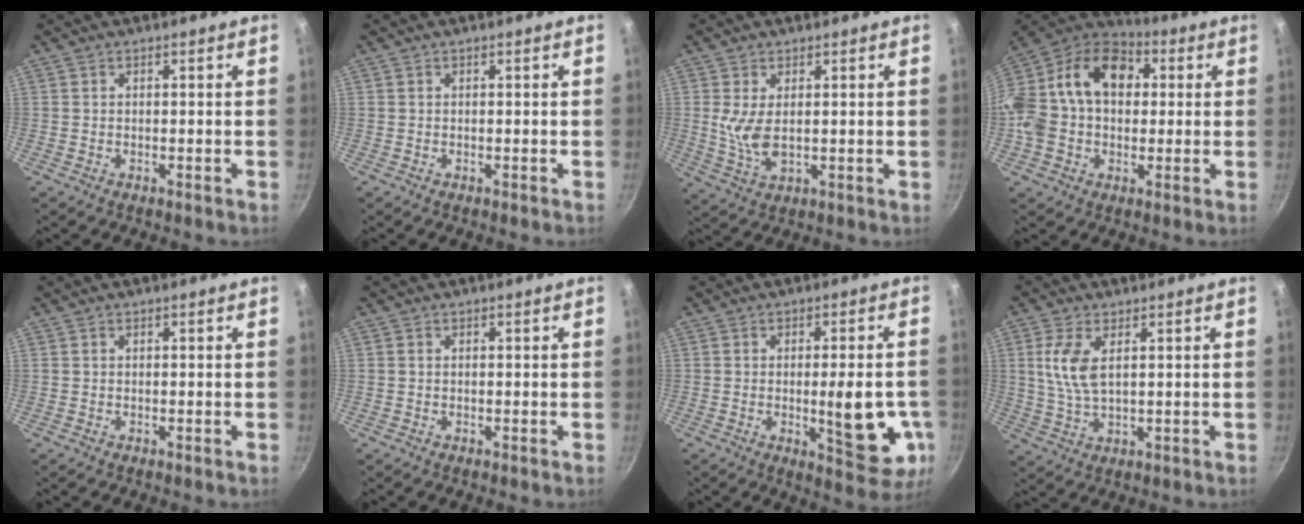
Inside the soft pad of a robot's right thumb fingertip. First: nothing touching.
{"total": 0.0}
{"total": 6.6, "force": [1.2, 3.2, 5.7], "torque": [-0.115, -0.013, 0.031]}
{"total": 21.9, "force": [2.7, 16.0, 14.7], "torque": [-0.257, 0.051, 0.029]}
{"total": 0.0}
{"total": 0.0}
{"total": 12.7, "force": [-2.3, 3.9, 11.9], "torque": [-0.140, -0.009, -0.024]}
{"total": 7.2, "force": [2.0, 3.4, 6.0], "torque": [-0.124, -0.007, 0.043]}